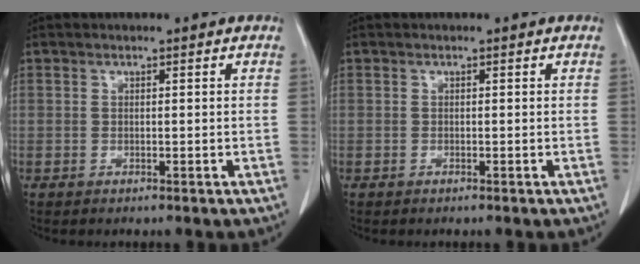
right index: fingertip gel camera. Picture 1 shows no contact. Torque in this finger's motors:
{"motor_torque": [0.02, 0.00, 0.00, 0.01]}